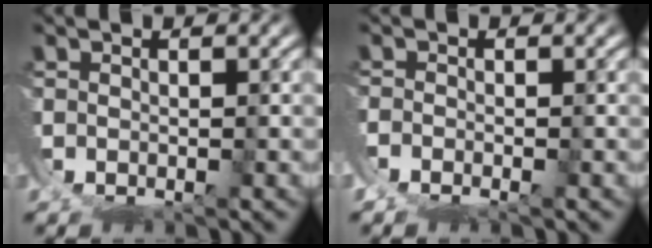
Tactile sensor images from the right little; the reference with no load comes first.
{"total": 3.0, "force": [-1.9, 2.2, 0.8], "torque": [-0.022, -0.004, -0.041]}